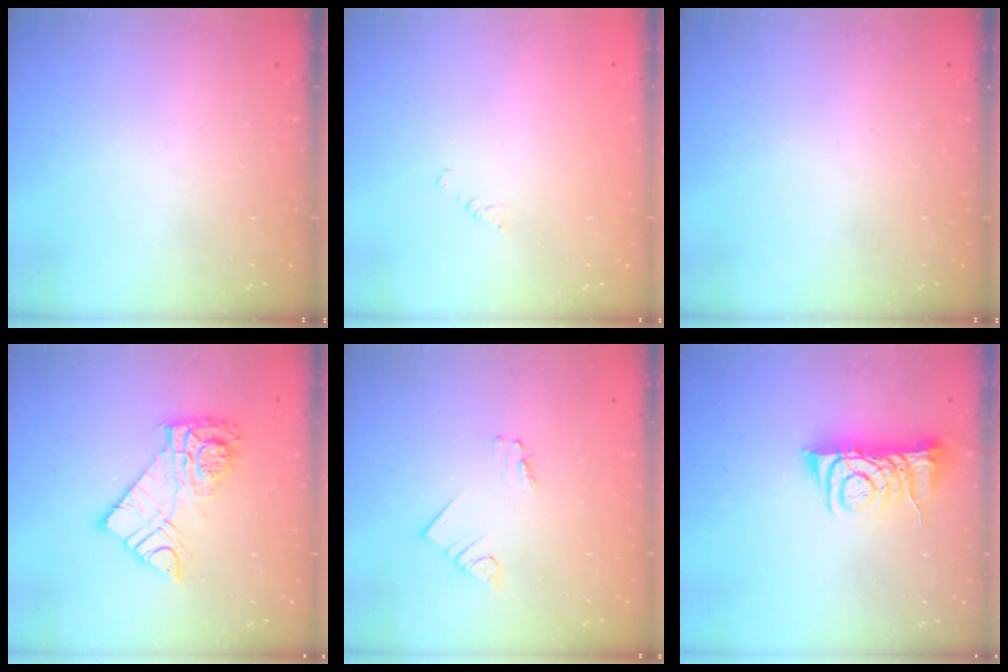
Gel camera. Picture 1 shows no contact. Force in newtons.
{"total": 2.0, "press": 2.0, "slide": 0.3}
{"total": 0.0}
{"total": 11.4, "press": 11.3, "slide": 1.0}
{"total": 1.9, "press": 1.9, "slide": 0.2}
{"total": 8.4, "press": 8.4, "slide": 0.3}